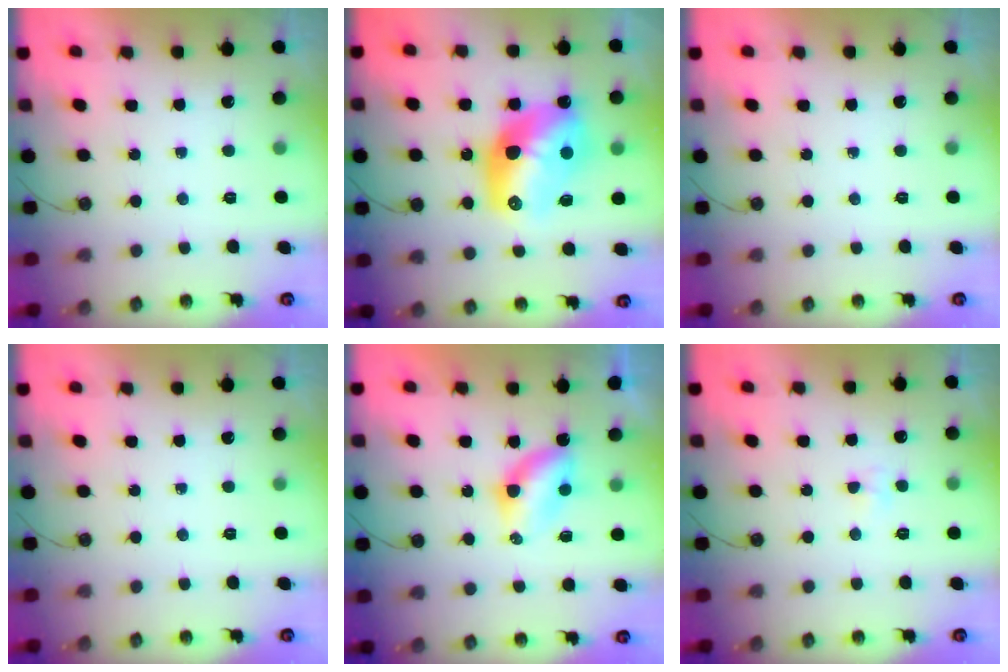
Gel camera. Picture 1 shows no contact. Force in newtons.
{"total": 16.5, "press": 16.5, "slide": 1.4}
{"total": 0.0}
{"total": 0.0}
{"total": 5.3, "press": 5.2, "slide": 0.6}
{"total": 2.9, "press": 2.8, "slide": 0.5}